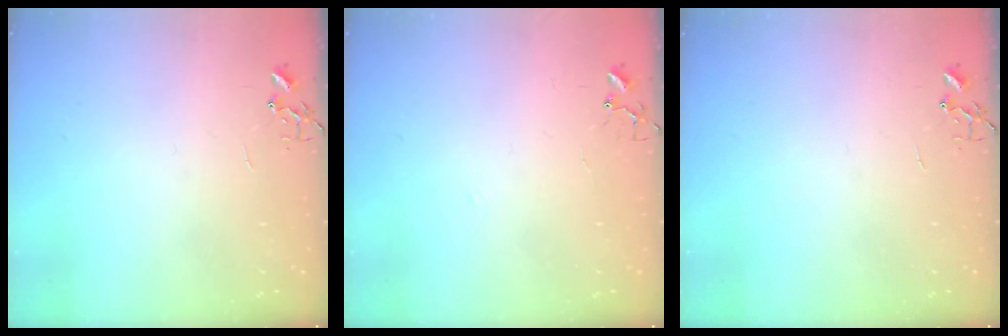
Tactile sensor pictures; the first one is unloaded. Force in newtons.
{"total": 6.1, "press": 6.0, "slide": 0.6}
{"total": 0.0}